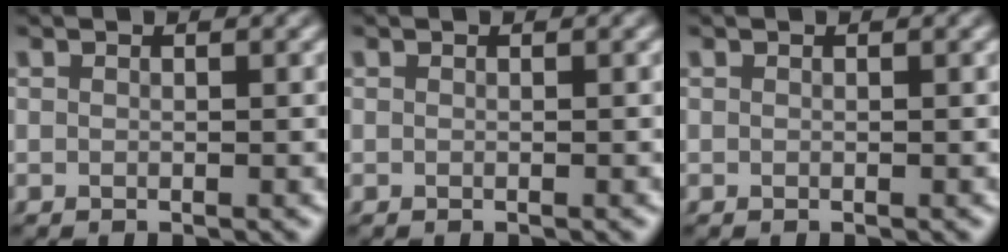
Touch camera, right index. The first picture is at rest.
{"total": 0.0}
{"total": 0.0}